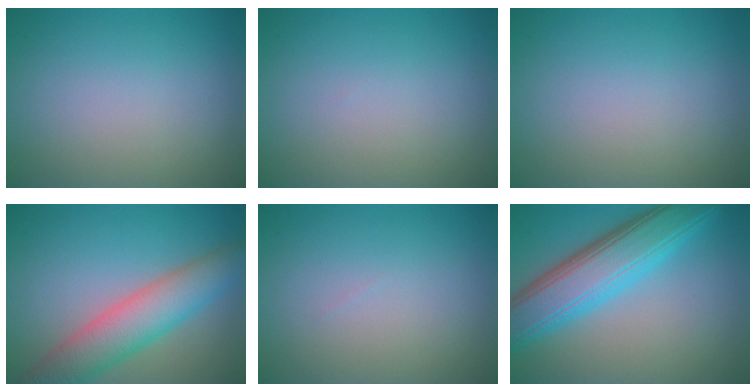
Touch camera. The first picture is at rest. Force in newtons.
{"total": 0.0}
{"total": 0.0}
{"total": 6.4, "press": 6.4, "slide": 0.5}
{"total": 0.0}
{"total": 8.0, "press": 8.0, "slide": 0.2}